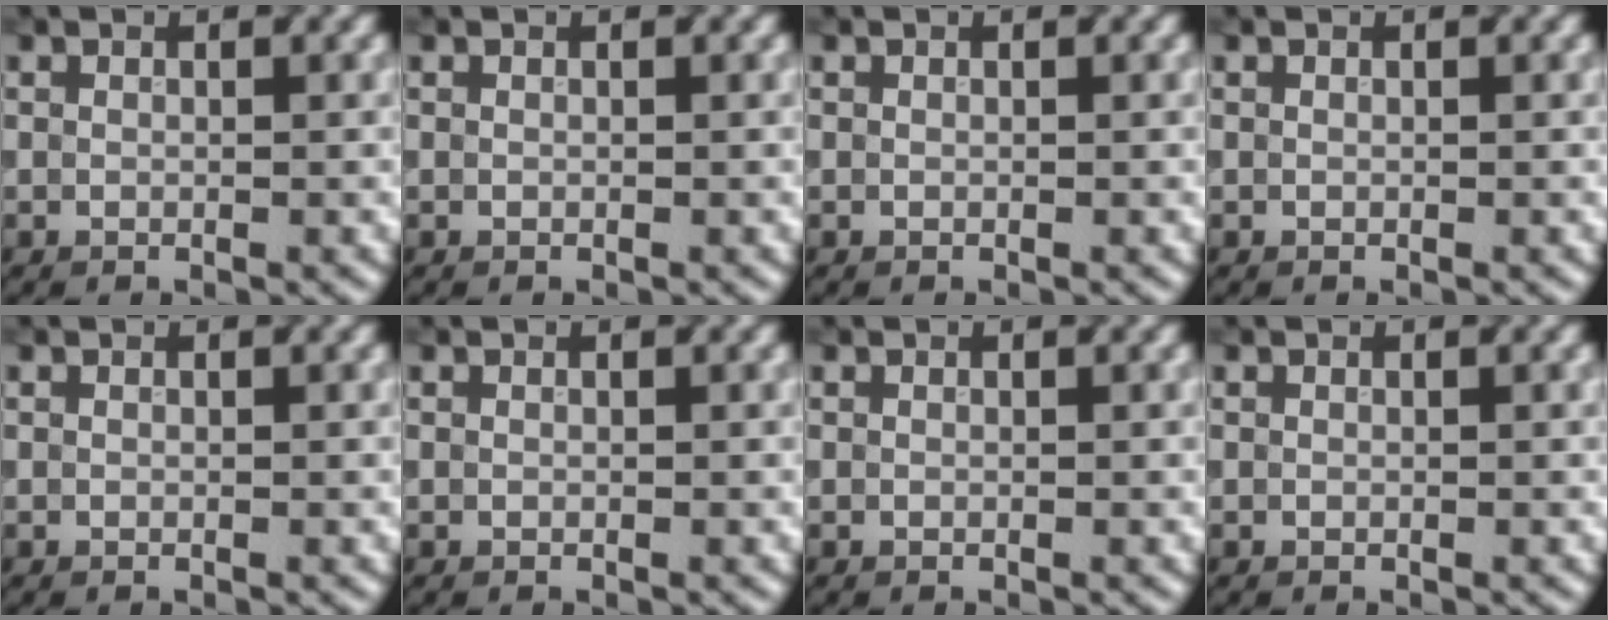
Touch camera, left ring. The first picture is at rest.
{"total": 0.0}
{"total": 0.0}
{"total": 0.0}
{"total": 0.0}
{"total": 0.0}
{"total": 0.0}
{"total": 0.0}